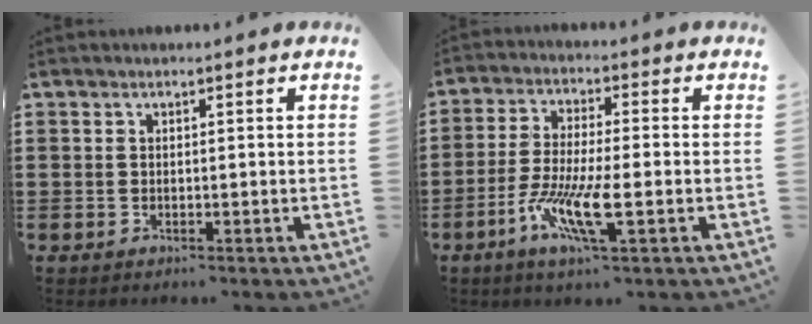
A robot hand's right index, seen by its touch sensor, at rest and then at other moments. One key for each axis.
{"total": 9.0, "fx": -3.7, "fy": 1.6, "fz": 8.1, "tx": -0.167, "ty": -0.014, "tz": -0.069}